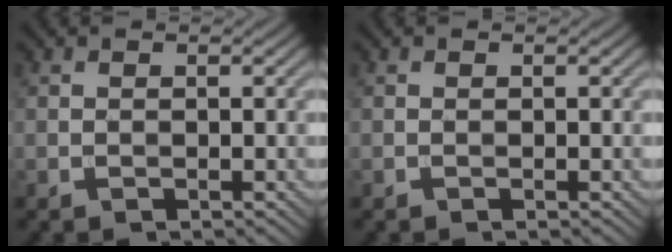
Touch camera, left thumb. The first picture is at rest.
{"total": 0.0}